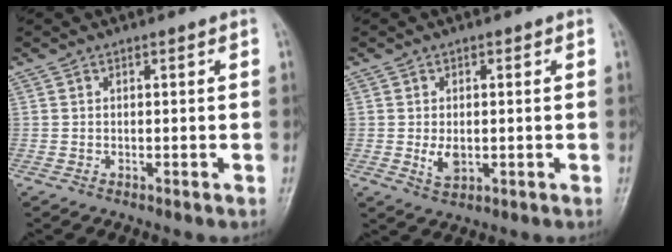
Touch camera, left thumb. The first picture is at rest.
{"total": 3.6, "force": [-0.3, 2.4, 2.7], "torque": [-0.039, -0.006, 0.000]}